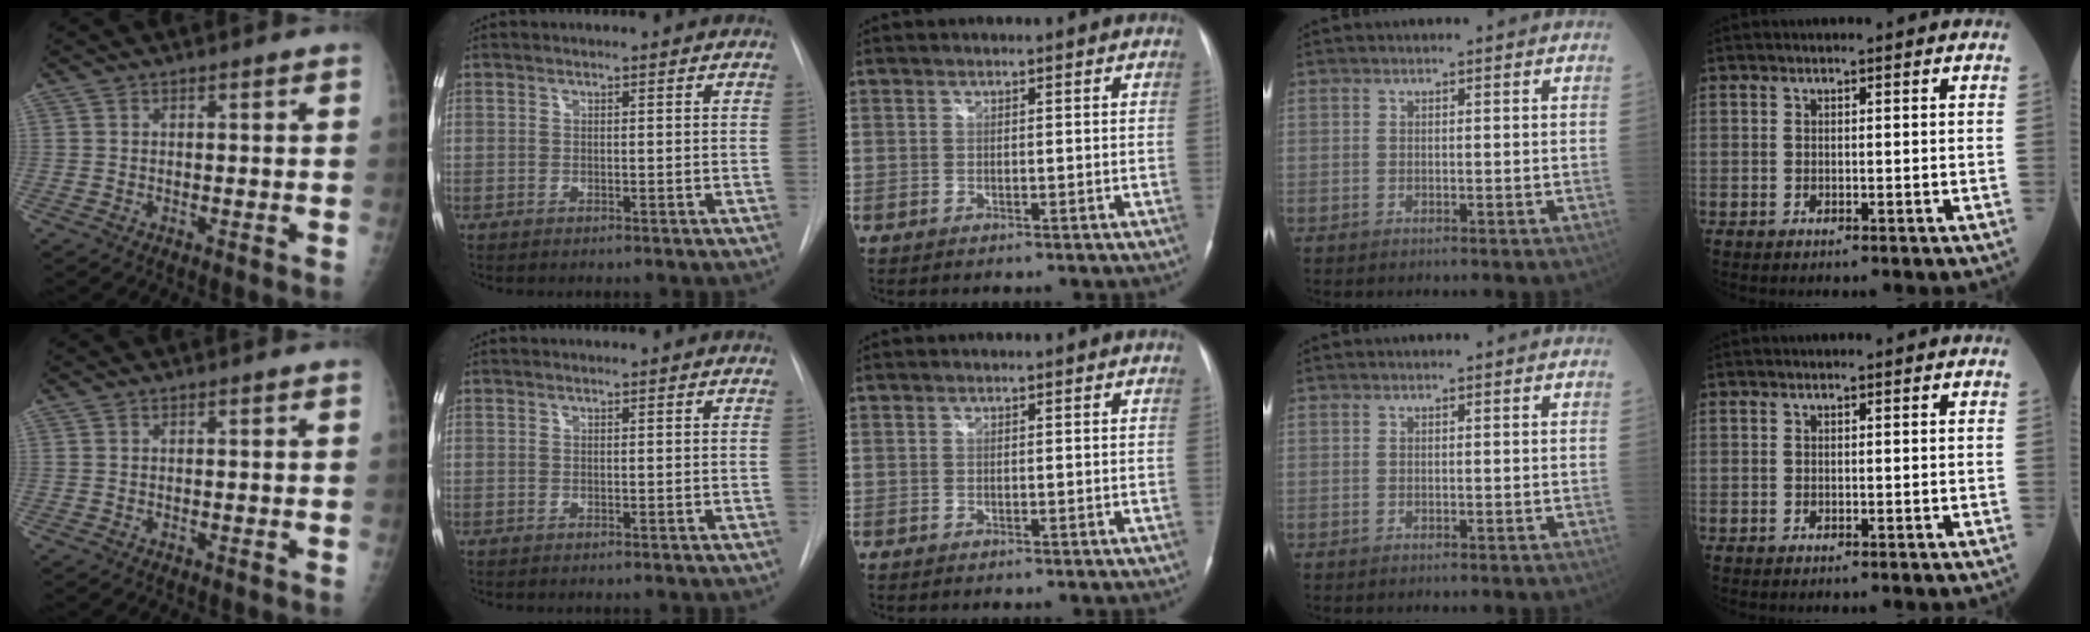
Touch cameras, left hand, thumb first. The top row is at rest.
{}